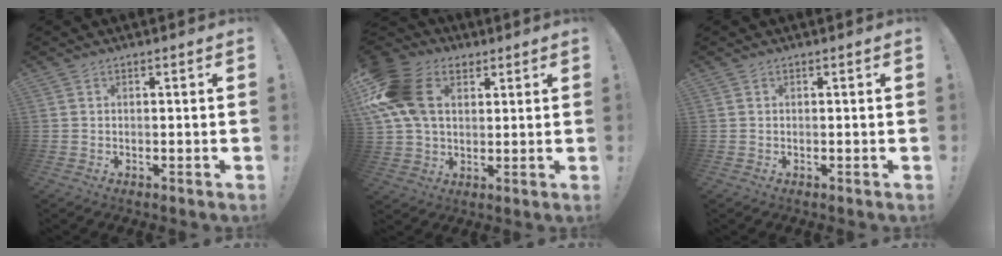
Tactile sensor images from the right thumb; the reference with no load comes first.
{"total": 18.3, "force": [5.9, 12.9, 11.5], "torque": [-0.229, -0.003, 0.116]}
{"total": 0.0}